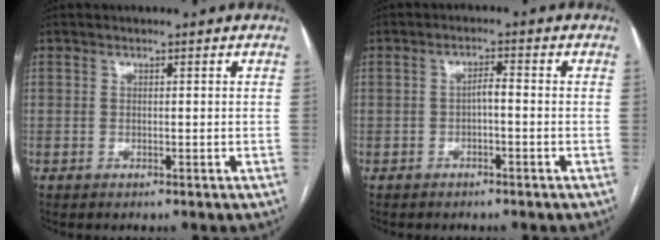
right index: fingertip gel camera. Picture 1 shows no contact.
{"total": 2.0, "force": [-0.6, 0.5, 1.9], "torque": [-0.030, 0.005, -0.011]}